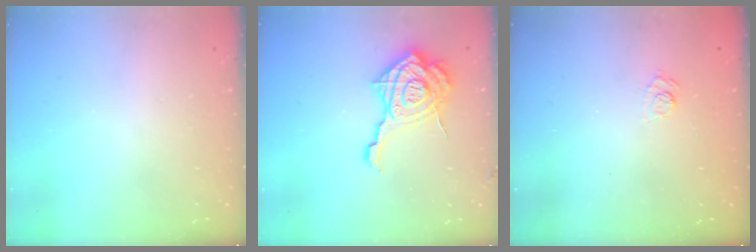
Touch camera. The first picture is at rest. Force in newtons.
{"total": 20.0, "press": 19.8, "slide": 2.1}
{"total": 2.8, "press": 2.3, "slide": 1.6}